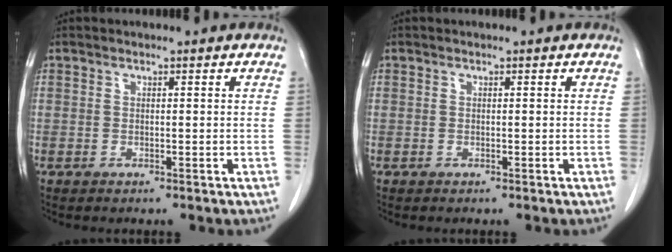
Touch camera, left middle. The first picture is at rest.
{"total": 0.0}